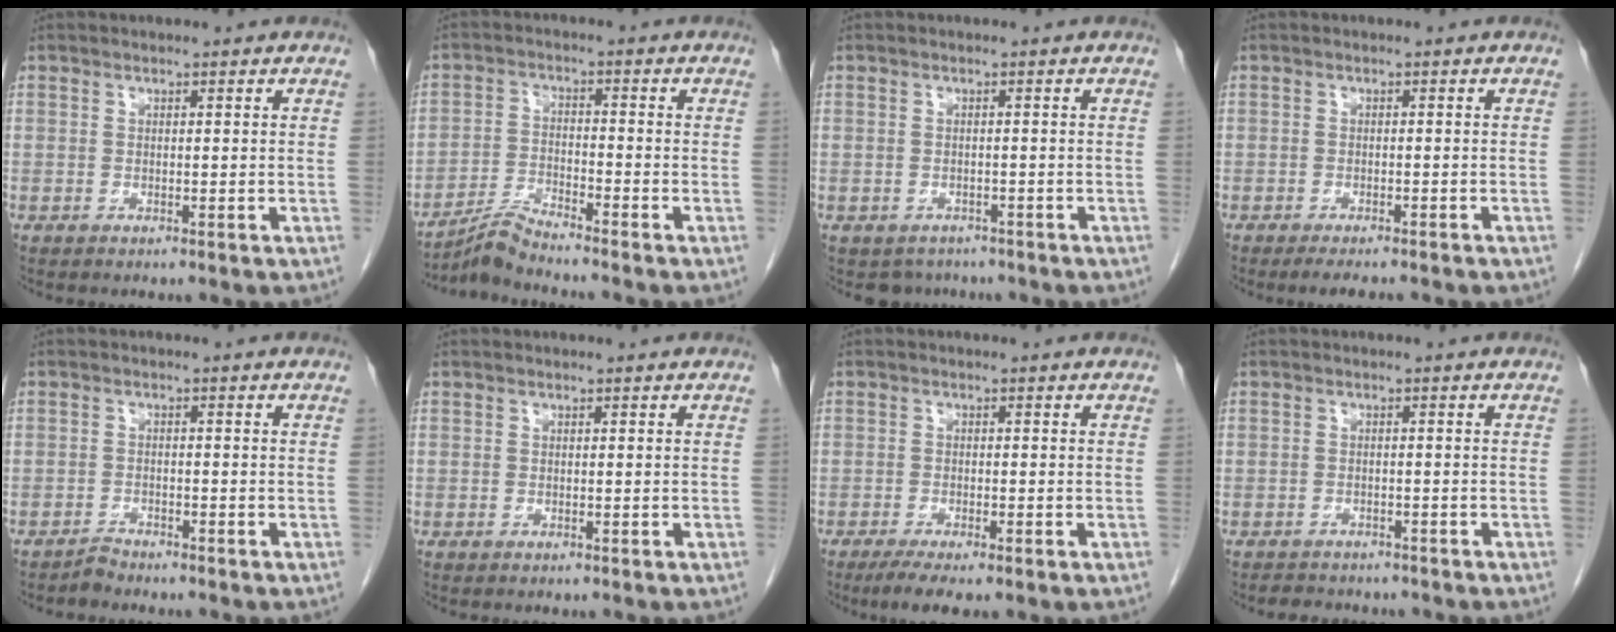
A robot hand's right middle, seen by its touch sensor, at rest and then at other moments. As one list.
[{"total": 4.9, "force": [-4.7, -1.2, 0.9], "torque": [-0.024, -0.018, -0.092]}, {"total": 3.1, "force": [-2.5, 1.7, 0.0], "torque": [-0.002, 0.003, -0.035]}, {"total": 5.5, "force": [-4.6, 0.9, 2.9], "torque": [-0.033, -0.009, -0.059]}, {"total": 1.4, "force": [-1.4, 0.0, -0.2], "torque": [0.007, -0.003, -0.026]}, {"total": 0.0}, {"total": 4.5, "force": [-2.9, 0.7, 3.4], "torque": [-0.060, -0.014, -0.046]}, {"total": 3.9, "force": [-3.5, 1.6, 0.7], "torque": [-0.015, -0.003, -0.049]}]